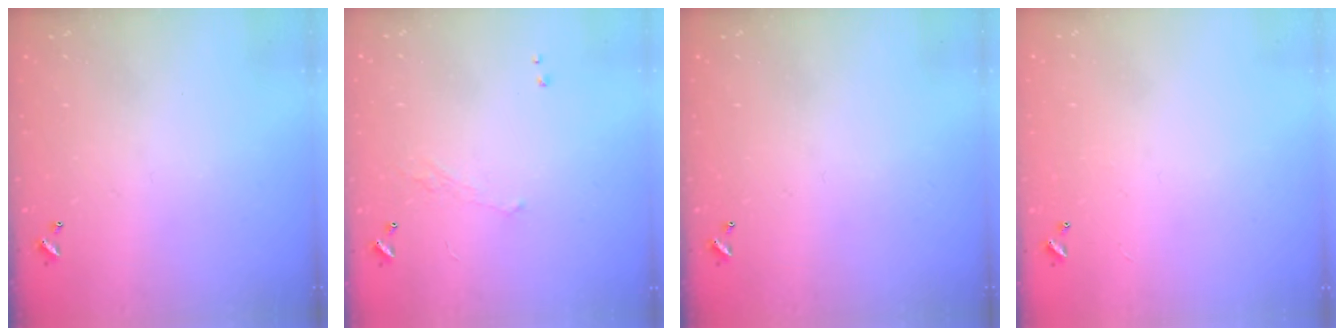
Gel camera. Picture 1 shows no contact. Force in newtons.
{"total": 0.7, "press": 0.0, "slide": 0.7}
{"total": 0.0}
{"total": 1.0, "press": 0.9, "slide": 0.5}